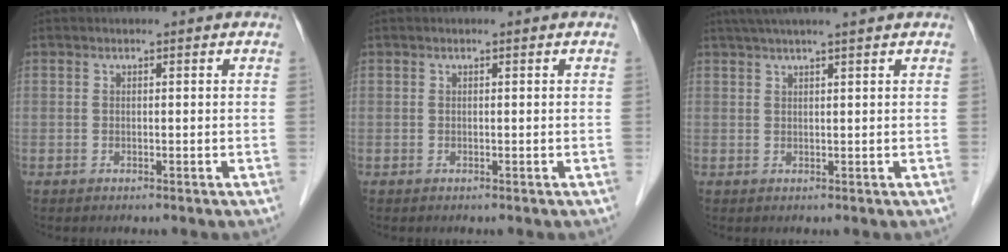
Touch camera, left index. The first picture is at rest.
{"total": 0.0}
{"total": 7.7, "force": [6.4, -0.7, 4.3], "torque": [-0.065, 0.033, 0.088]}